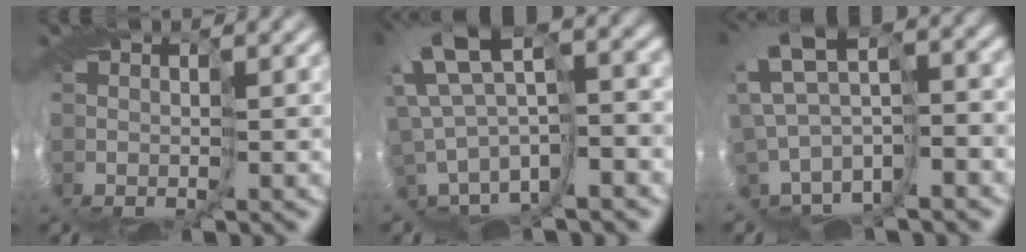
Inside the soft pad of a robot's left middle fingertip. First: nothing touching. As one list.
[{"total": 5.6, "force": [2.1, 1.5, 4.9], "torque": [-0.111, 0.023, 0.037]}, {"total": 4.4, "force": [0.2, 2.1, 3.9], "torque": [-0.098, 0.024, 0.010]}]